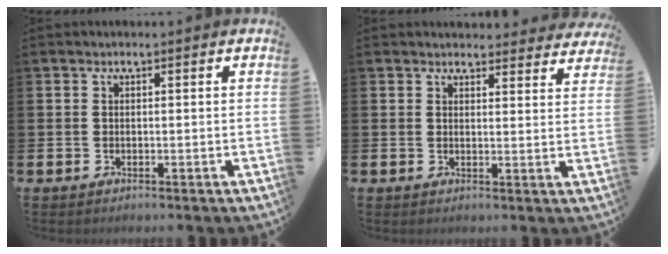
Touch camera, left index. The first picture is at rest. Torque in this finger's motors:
{"motor_torque": [0.80, -1.22, 0.14, 0.00]}